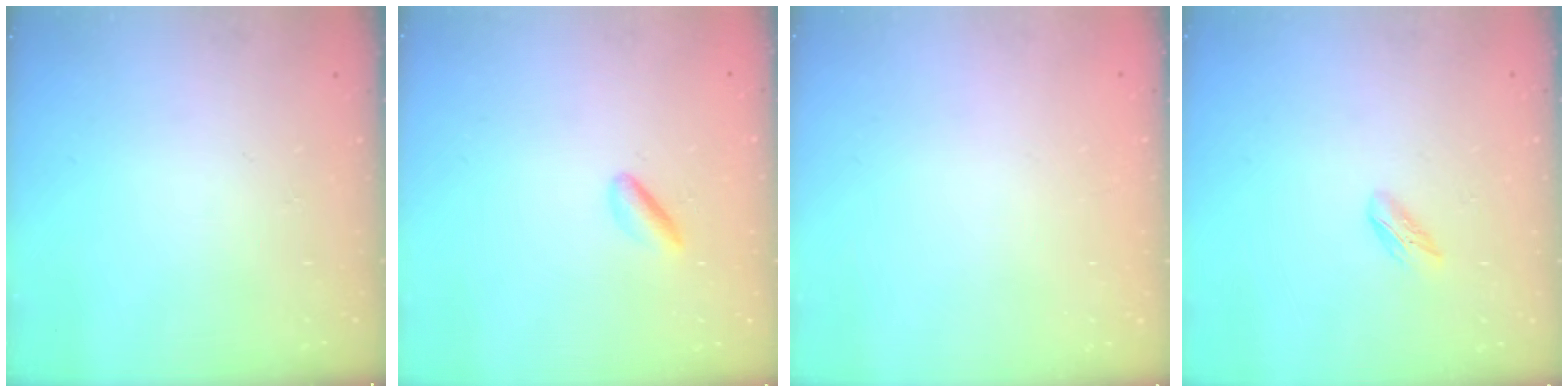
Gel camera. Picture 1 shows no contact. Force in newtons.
{"total": 3.0, "press": 2.7, "slide": 1.2}
{"total": 2.0, "press": 2.0, "slide": 0.1}
{"total": 2.7, "press": 2.6, "slide": 0.8}